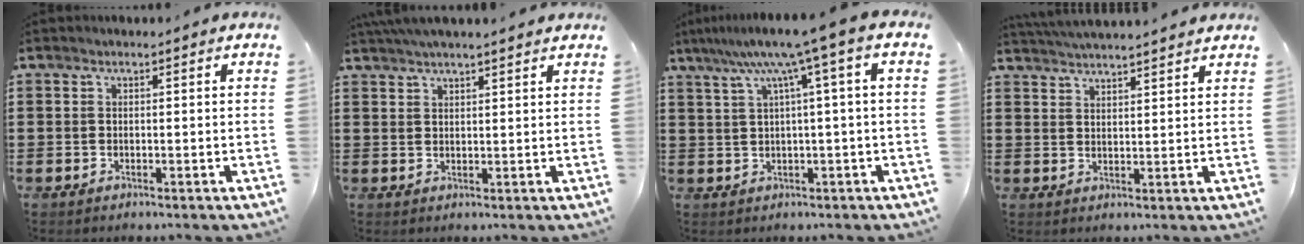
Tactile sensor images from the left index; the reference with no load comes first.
{"total": 2.9, "force": [2.7, 0.0, 1.1], "torque": [-0.027, 0.000, 0.052]}
{"total": 7.9, "force": [2.8, -0.5, 7.3], "torque": [-0.145, -0.009, 0.042]}
{"total": 3.3, "force": [3.3, -0.4, 0.2], "torque": [-0.014, -0.012, 0.061]}